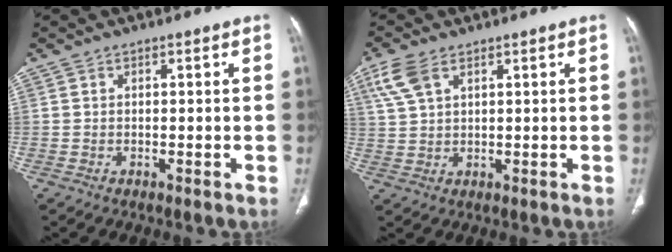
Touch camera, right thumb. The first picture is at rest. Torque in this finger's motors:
{"motor_torque": [-0.67, 0.75, 0.22, 0.45, 0.05]}